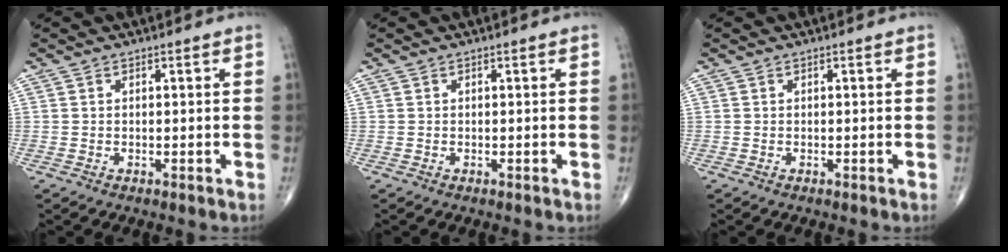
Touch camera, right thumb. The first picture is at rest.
{"total": 0.0}
{"total": 0.0}